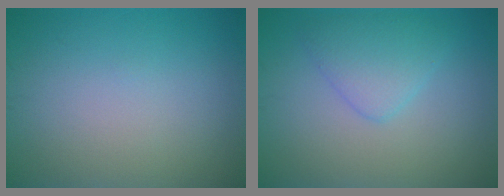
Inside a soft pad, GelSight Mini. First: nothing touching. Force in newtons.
{"total": 3.0, "press": 3.0, "slide": 0.0}